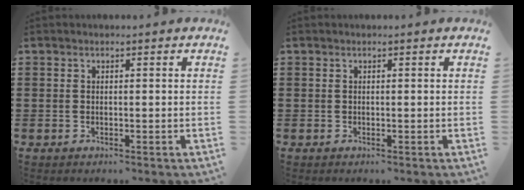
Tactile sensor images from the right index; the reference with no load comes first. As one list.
[{"total": 0.0}]